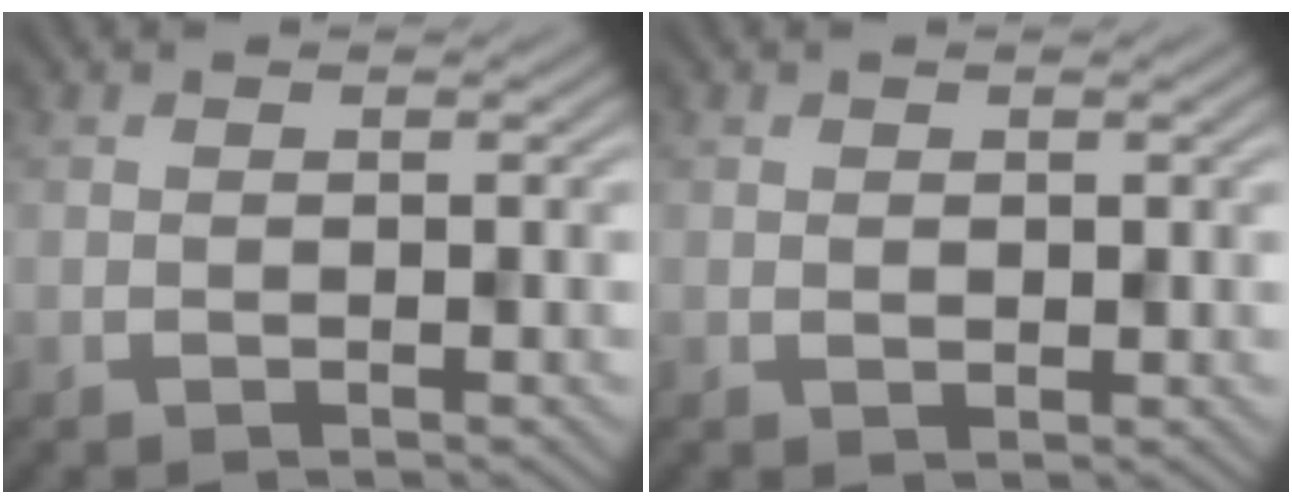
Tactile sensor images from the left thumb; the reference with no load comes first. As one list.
[{"total": 1.0, "force": [0.4, 0.9, -0.1], "torque": [0.004, -0.001, 0.015]}]